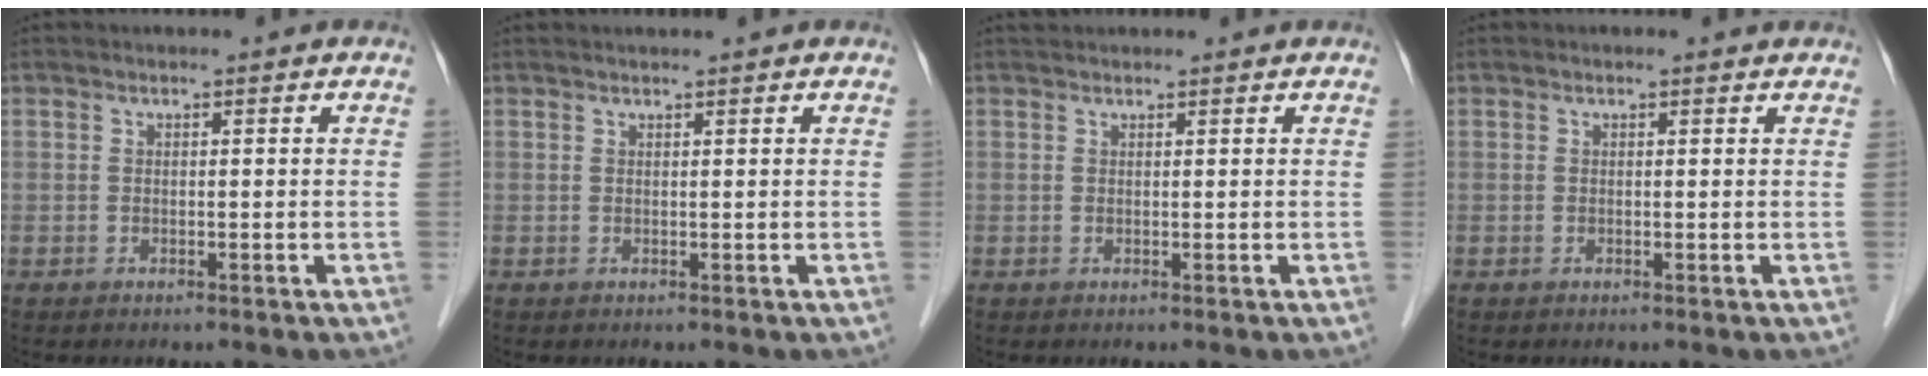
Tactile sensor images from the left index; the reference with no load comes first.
{"total": 1.7, "force": [1.6, -0.2, 0.7], "torque": [-0.006, 0.018, 0.027]}
{"total": 1.9, "force": [1.8, 0.3, 0.4], "torque": [-0.009, 0.028, 0.033]}
{"total": 0.7, "force": [0.6, 0.2, 0.1], "torque": [-0.012, -0.001, 0.002]}